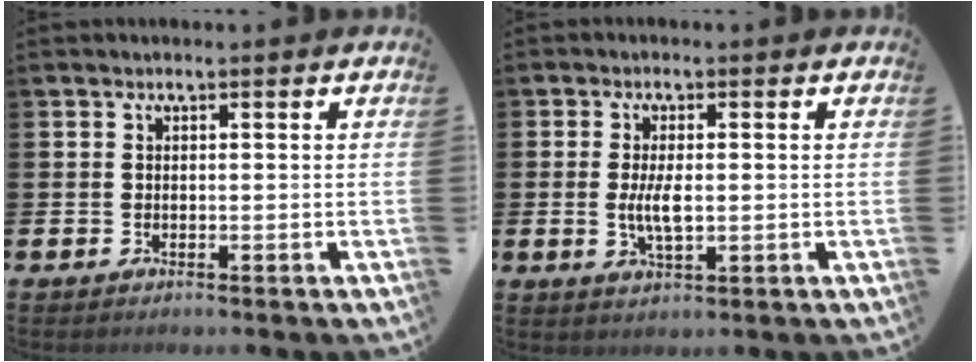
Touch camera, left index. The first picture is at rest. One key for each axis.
{"total": 3.9, "fx": 0.0, "fy": 1.5, "fz": 3.6, "tx": -0.076, "ty": 0.001, "tz": -0.003}